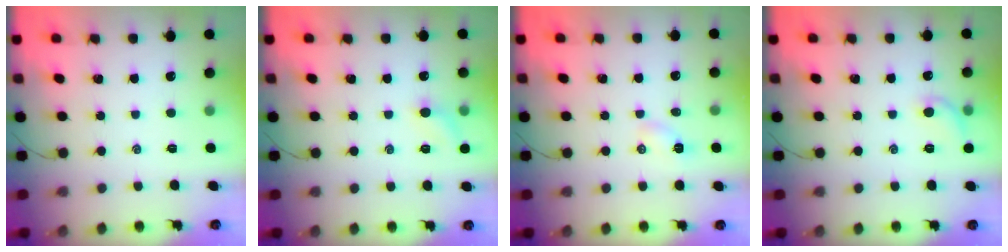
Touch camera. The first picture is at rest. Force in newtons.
{"total": 6.7, "press": 6.4, "slide": 2.0}
{"total": 2.9, "press": 2.7, "slide": 1.0}
{"total": 6.6, "press": 6.5, "slide": 1.3}